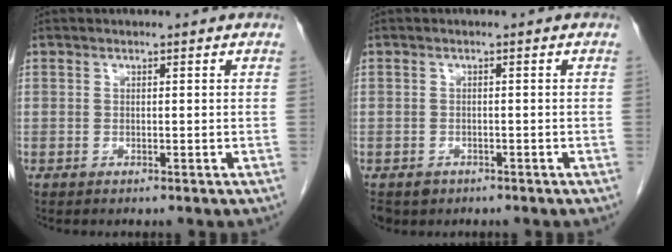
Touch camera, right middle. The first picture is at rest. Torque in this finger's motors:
{"motor_torque": [-0.01, 0.04, -0.02, 0.00]}